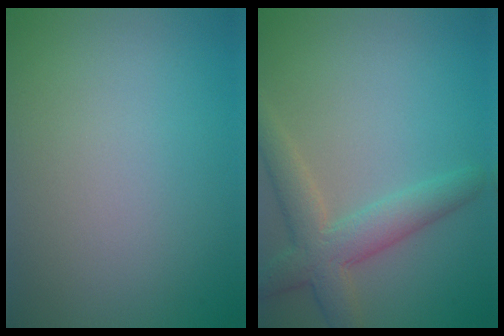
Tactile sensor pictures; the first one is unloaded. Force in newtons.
{"total": 4.8, "press": 4.8, "slide": 0.3}